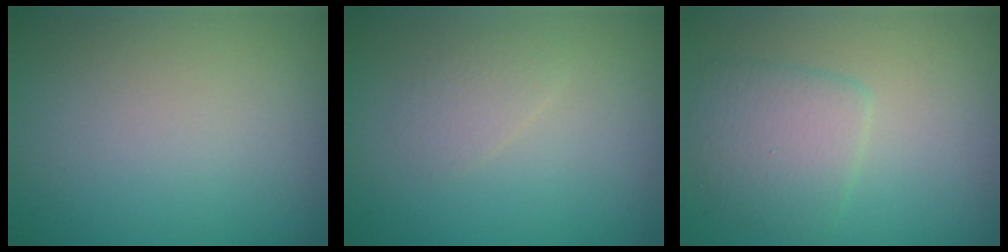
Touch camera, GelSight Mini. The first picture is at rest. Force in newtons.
{"total": 1.4, "press": 1.4, "slide": 0.0}
{"total": 3.3, "press": 3.3, "slide": 0.1}